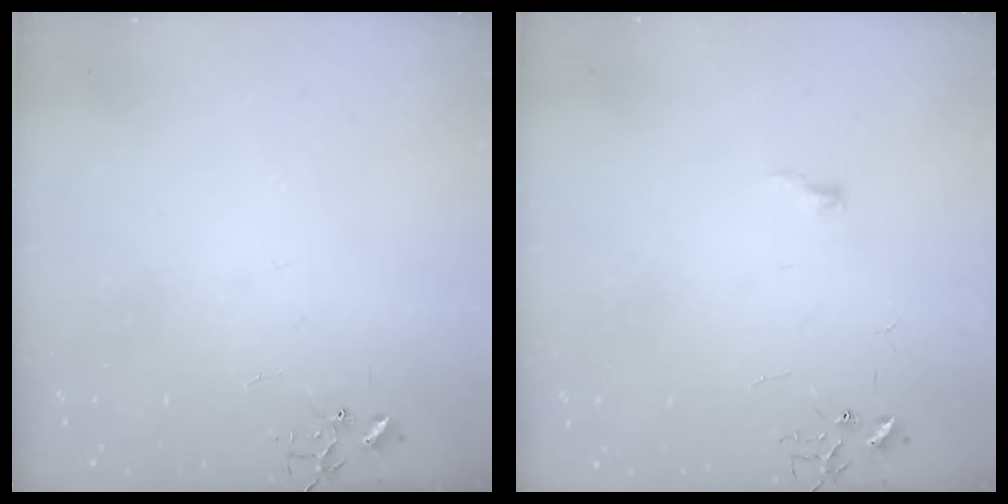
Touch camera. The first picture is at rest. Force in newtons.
{"total": 3.5, "press": 3.5, "slide": 0.4}